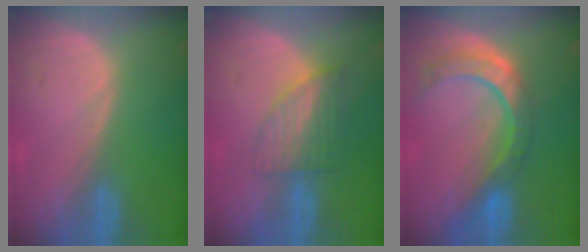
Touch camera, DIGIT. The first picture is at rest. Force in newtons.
{"total": 6.4, "press": 5.7, "slide": 3.0}
{"total": 8.5, "press": 7.2, "slide": 4.5}